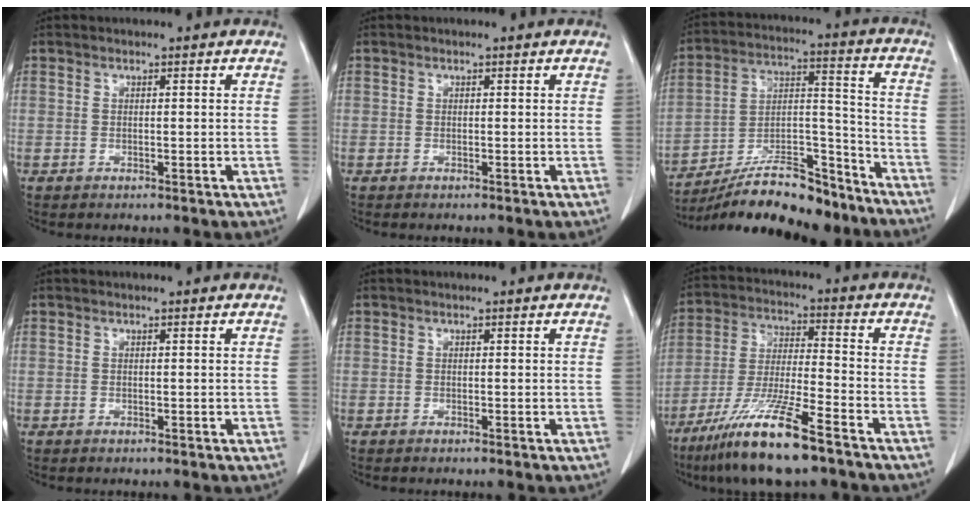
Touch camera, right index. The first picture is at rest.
{"total": 0.0}
{"total": 18.2, "force": [-16.0, 3.9, 7.8], "torque": [-0.137, 0.029, -0.270]}
{"total": 0.0}
{"total": 0.0}
{"total": 14.1, "force": [-9.6, 0.9, 10.3], "torque": [-0.210, -0.039, -0.178]}